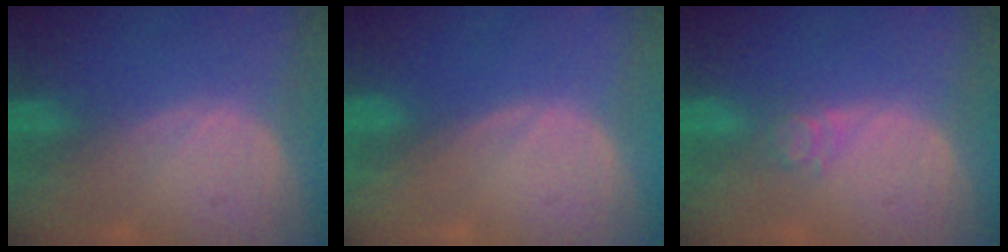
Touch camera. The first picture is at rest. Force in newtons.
{"total": 0.0}
{"total": 3.0, "press": 2.5, "slide": 1.7}